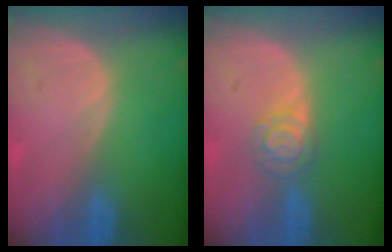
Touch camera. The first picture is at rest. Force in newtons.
{"total": 3.9, "press": 3.8, "slide": 0.6}